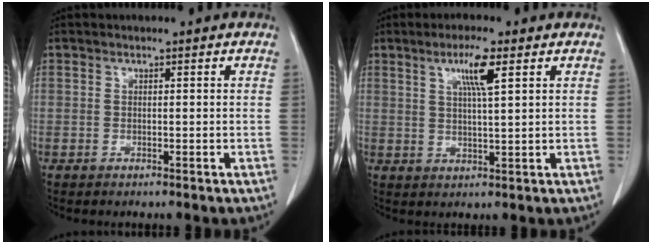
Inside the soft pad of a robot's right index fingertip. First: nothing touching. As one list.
[{"total": 5.3, "force": [2.5, 0.0, 4.7], "torque": [-0.084, -0.001, 0.042]}]